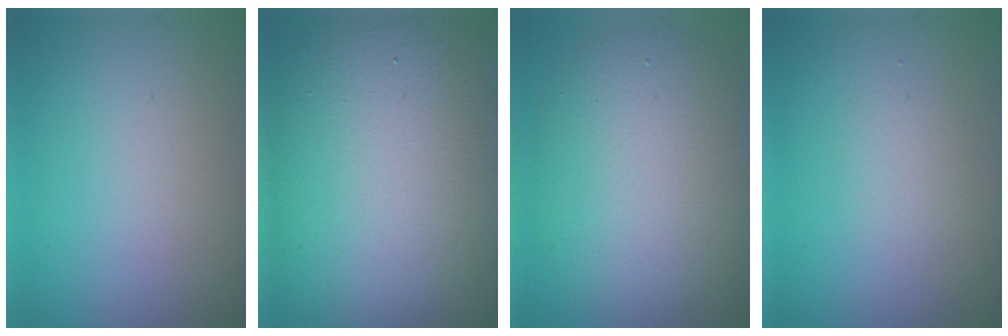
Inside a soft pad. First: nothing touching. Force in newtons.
{"total": 15.8, "press": 15.8, "slide": 0.6}
{"total": 9.4, "press": 9.3, "slide": 0.6}
{"total": 1.2, "press": 1.2, "slide": 0.0}